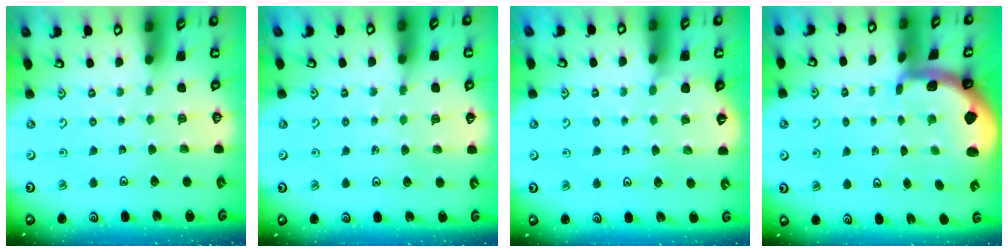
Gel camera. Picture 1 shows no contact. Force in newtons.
{"total": 5.9, "press": 5.8, "slide": 1.2}
{"total": 2.9, "press": 2.8, "slide": 0.4}
{"total": 1.9, "press": 1.8, "slide": 0.5}